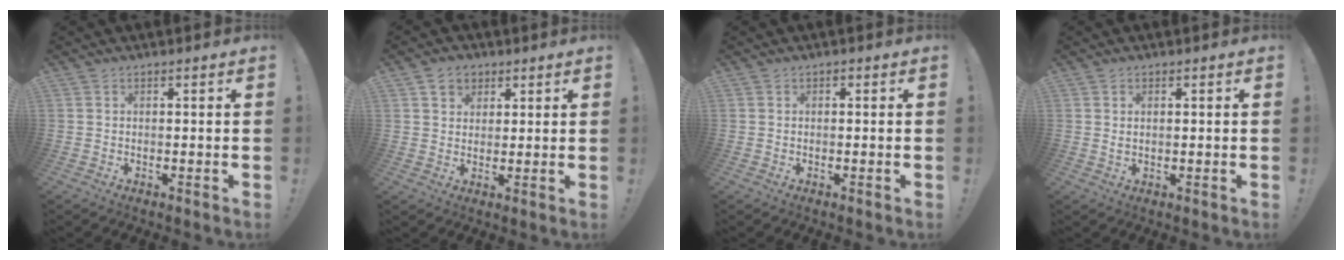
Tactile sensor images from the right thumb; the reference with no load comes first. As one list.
[{"total": 5.8, "force": [3.0, 4.6, 1.9], "torque": [-0.017, -0.011, 0.057]}, {"total": 0.5, "force": [-0.4, 0.3, 0.1], "torque": [-0.004, 0.004, -0.008]}, {"total": 1.2, "force": [0.5, 0.5, 1.0], "torque": [-0.016, -0.001, 0.009]}]